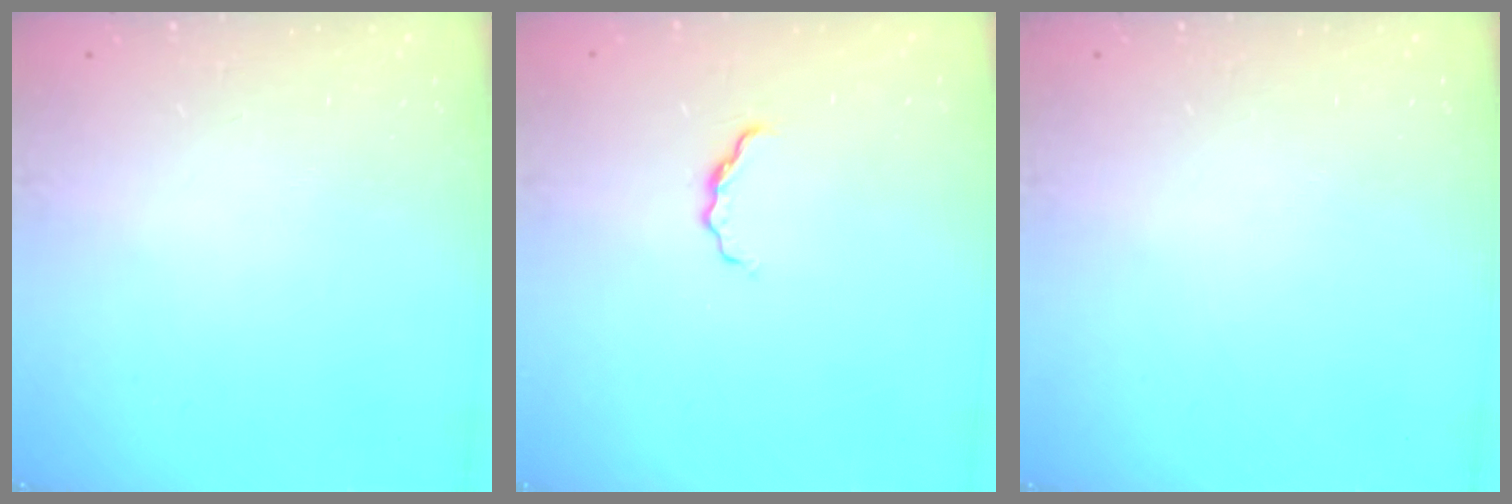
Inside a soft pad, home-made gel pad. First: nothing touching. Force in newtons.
{"total": 4.1, "press": 4.0, "slide": 0.6}
{"total": 0.0}